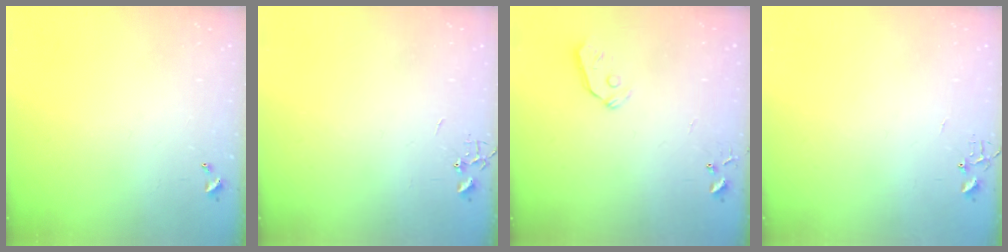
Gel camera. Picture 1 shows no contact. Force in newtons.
{"total": 0.0}
{"total": 3.0, "press": 3.0, "slide": 0.3}
{"total": 4.9, "press": 4.8, "slide": 0.6}